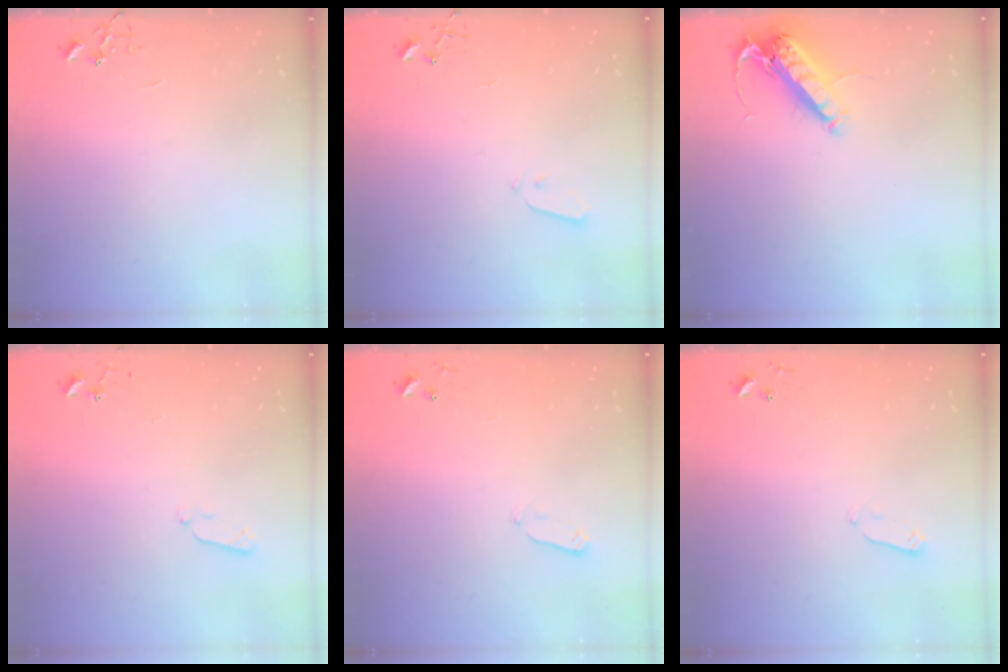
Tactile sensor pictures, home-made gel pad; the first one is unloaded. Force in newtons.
{"total": 3.2, "press": 3.2, "slide": 0.1}
{"total": 14.4, "press": 14.2, "slide": 2.0}
{"total": 5.6, "press": 5.6, "slide": 0.8}
{"total": 2.7, "press": 2.6, "slide": 0.4}
{"total": 2.7, "press": 2.6, "slide": 0.4}